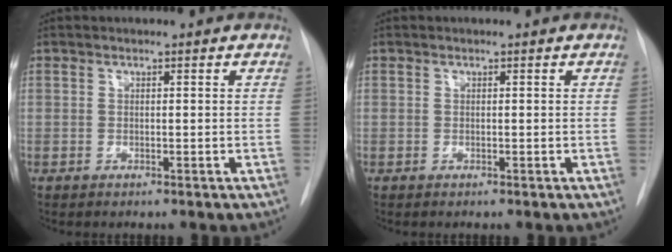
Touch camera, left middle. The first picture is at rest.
{"total": 0.0}